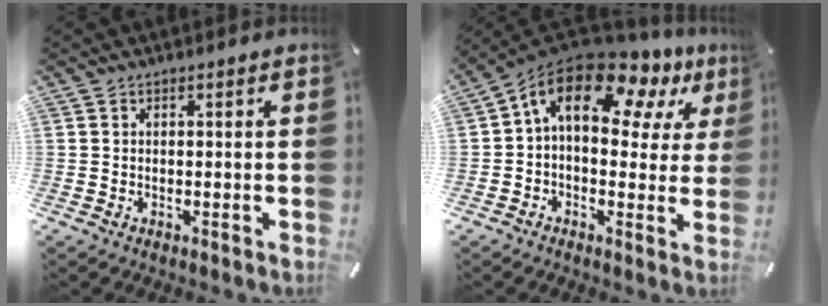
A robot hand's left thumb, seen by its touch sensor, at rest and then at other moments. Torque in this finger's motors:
{"motor_torque": [-0.02, 1.98, 1.52, -1.25, 0.21]}